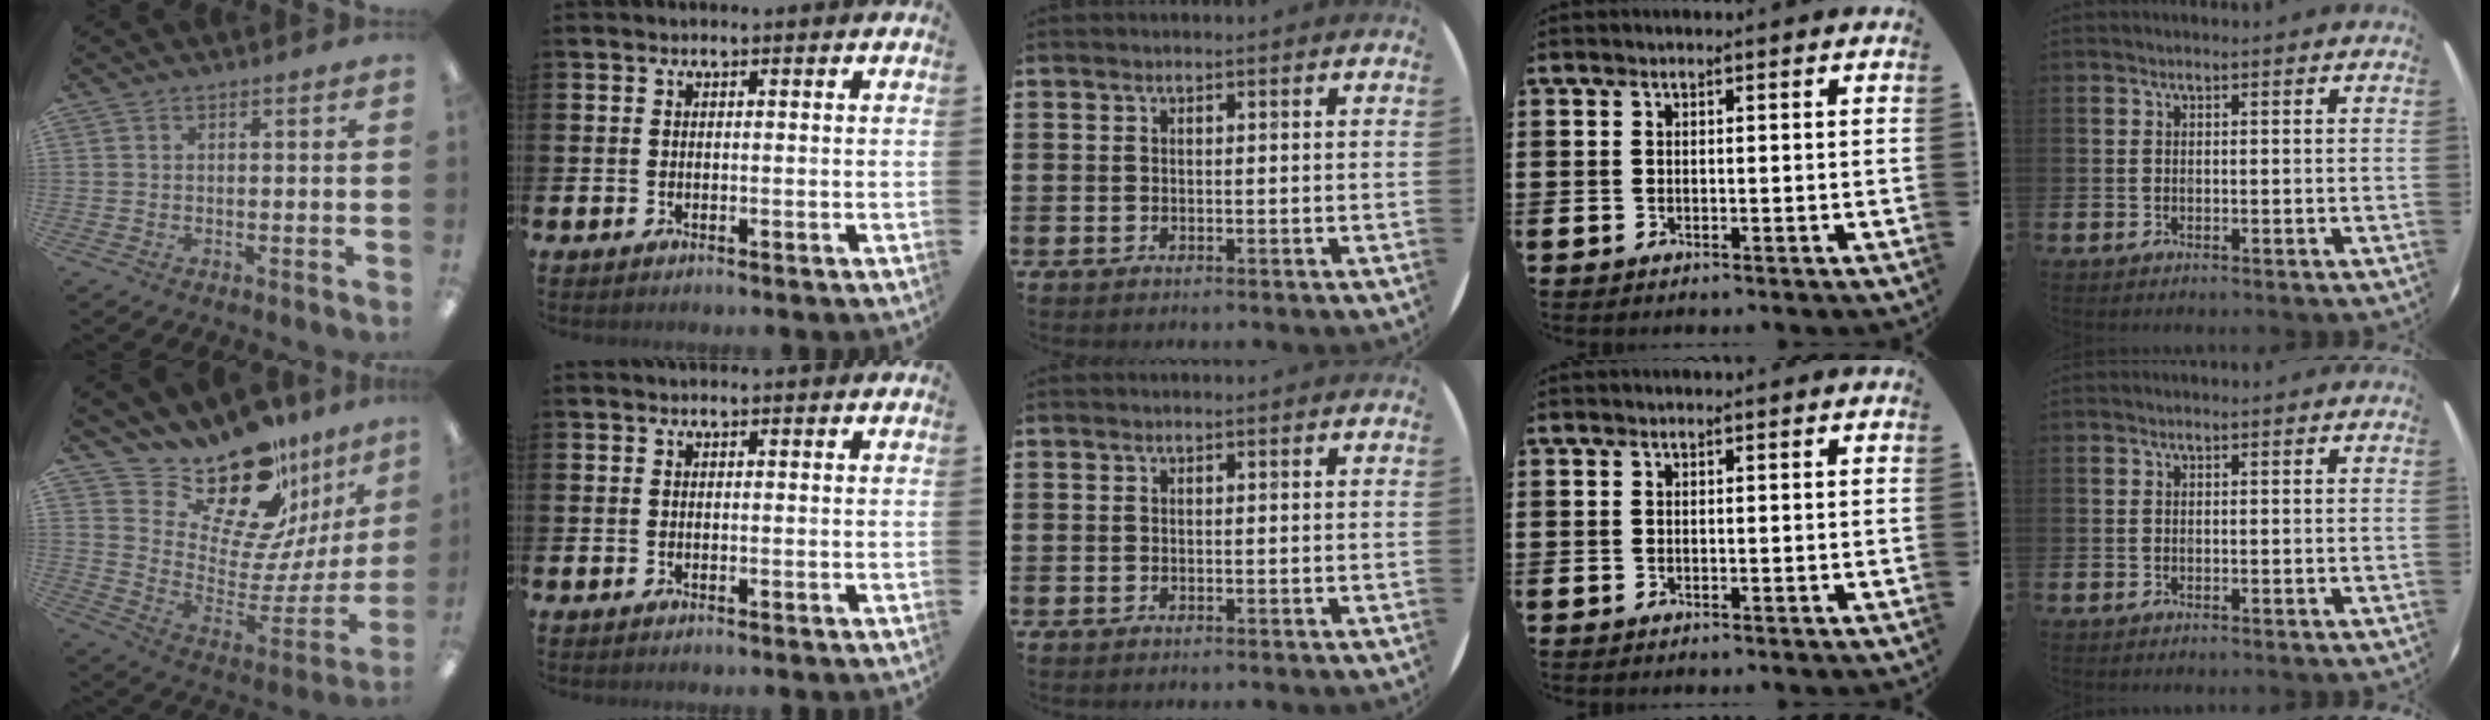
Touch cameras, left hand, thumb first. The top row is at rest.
{"thumb": {"total": 20.7, "force": [18.1, 7.0, 7.3], "torque": [-0.116, -0.169, 0.312]}}